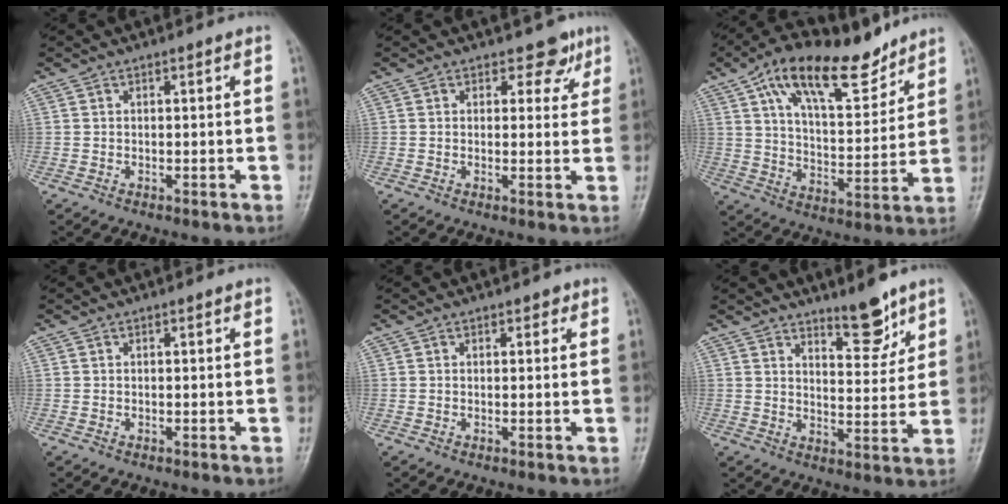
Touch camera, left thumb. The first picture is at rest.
{"total": 3.9, "force": [2.5, 2.7, 1.4], "torque": [0.014, -0.010, 0.029]}
{"total": 18.2, "force": [11.7, 7.6, 11.6], "torque": [-0.154, -0.046, 0.201]}
{"total": 0.0}
{"total": 1.4, "force": [0.8, 0.9, 0.7], "torque": [0.003, -0.001, 0.005]}
{"total": 7.7, "force": [5.8, 2.5, 4.4], "torque": [-0.042, -0.051, 0.090]}